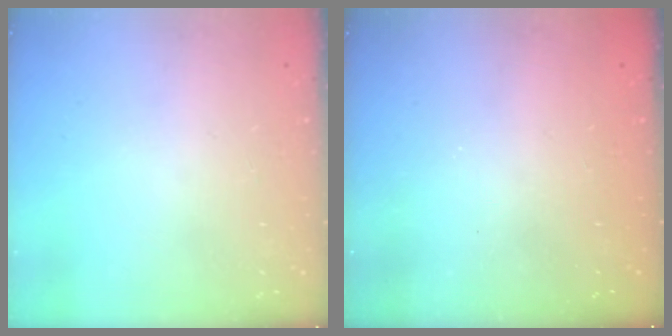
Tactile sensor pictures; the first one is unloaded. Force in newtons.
{"total": 2.3, "press": 2.2, "slide": 0.7}